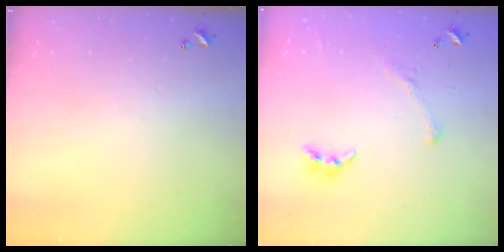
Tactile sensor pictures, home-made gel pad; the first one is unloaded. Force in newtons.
{"total": 2.3, "press": 2.3, "slide": 0.5}